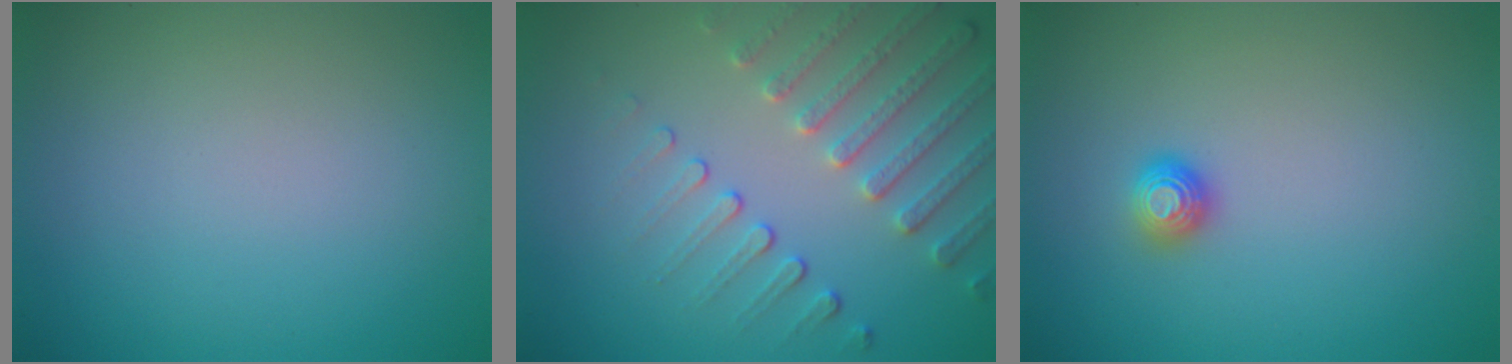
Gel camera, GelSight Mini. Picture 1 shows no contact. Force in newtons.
{"total": 4.7, "press": 3.7, "slide": 2.8}
{"total": 1.1, "press": 1.1, "slide": 0.4}